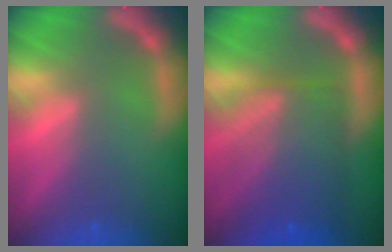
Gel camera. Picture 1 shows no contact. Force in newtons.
{"total": 8.6}